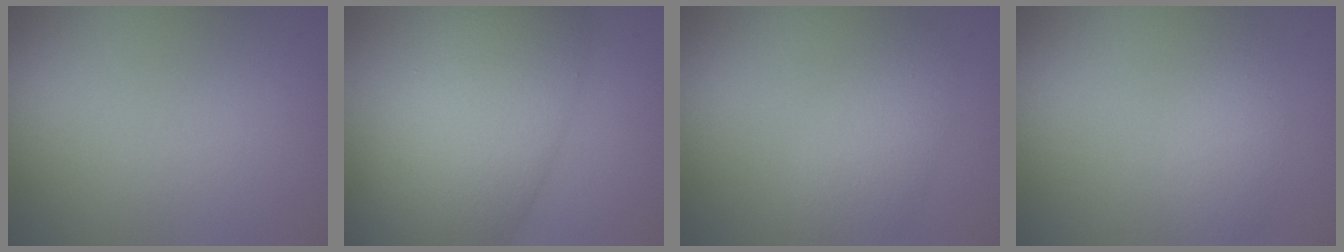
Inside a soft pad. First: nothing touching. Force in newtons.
{"total": 10.5, "press": 10.5, "slide": 0.4}
{"total": 2.9, "press": 2.9, "slide": 0.1}
{"total": 1.9, "press": 1.9, "slide": 0.1}